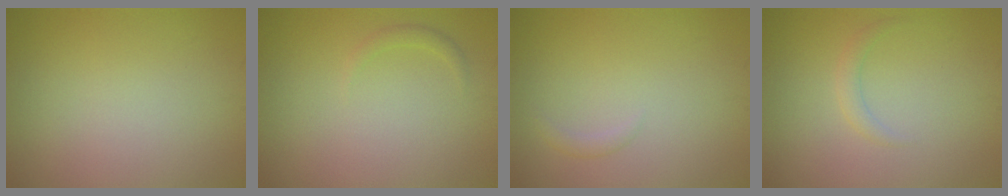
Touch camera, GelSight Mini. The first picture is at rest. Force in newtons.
{"total": 0.8, "press": 0.8, "slide": 0.1}
{"total": 0.7, "press": 0.7, "slide": 0.1}
{"total": 1.1, "press": 1.1, "slide": 0.1}